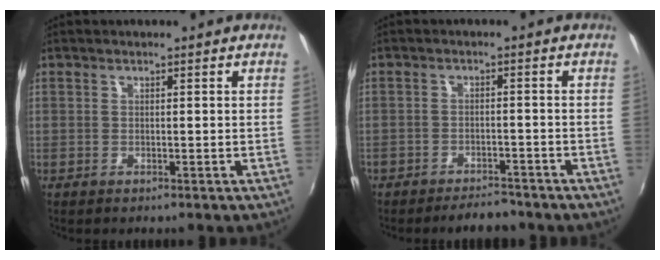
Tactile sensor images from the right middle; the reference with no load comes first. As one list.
[{"total": 5.6, "force": [-5.0, 1.9, 1.6], "torque": [-0.047, 0.000, -0.072]}]